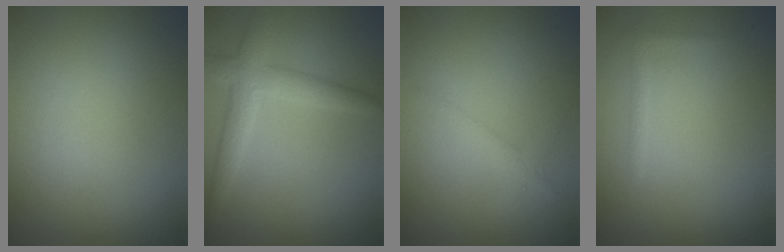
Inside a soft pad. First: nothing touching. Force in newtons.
{"total": 3.4, "press": 3.4, "slide": 0.1}
{"total": 1.4, "press": 1.4, "slide": 0.0}
{"total": 0.7, "press": 0.7, "slide": 0.0}